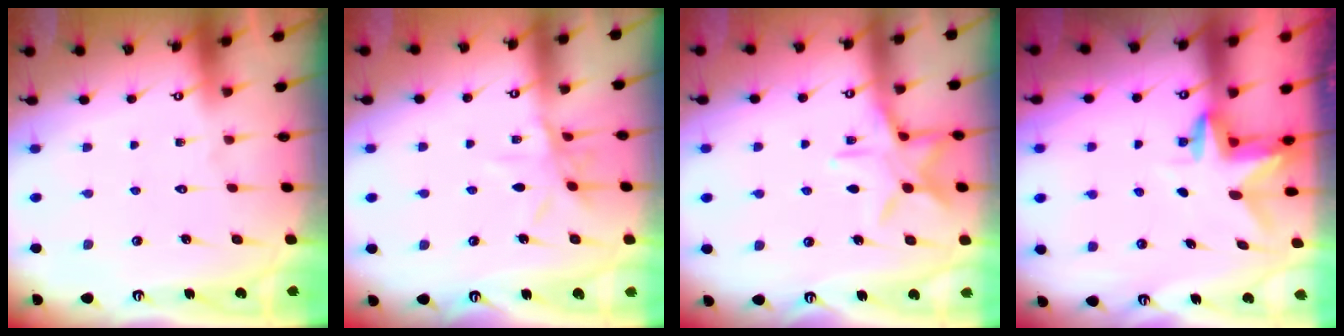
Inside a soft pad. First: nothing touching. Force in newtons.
{"total": 8.0, "press": 7.9, "slide": 0.5}
{"total": 10.8, "press": 10.8, "slide": 0.6}
{"total": 3.1, "press": 3.1, "slide": 0.3}